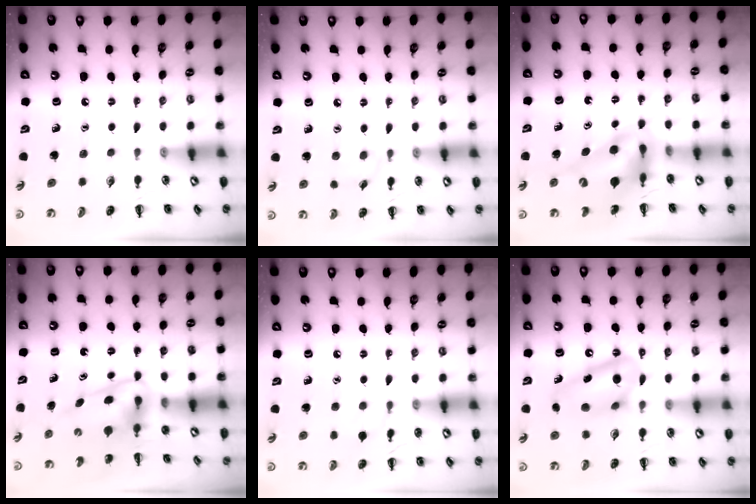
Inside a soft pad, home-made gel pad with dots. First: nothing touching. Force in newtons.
{"total": 3.8, "press": 3.6, "slide": 0.9}
{"total": 11.1, "press": 10.5, "slide": 3.6}
{"total": 6.4, "press": 6.3, "slide": 1.2}
{"total": 5.3, "press": 5.0, "slide": 2.0}
{"total": 11.1, "press": 11.1, "slide": 0.5}